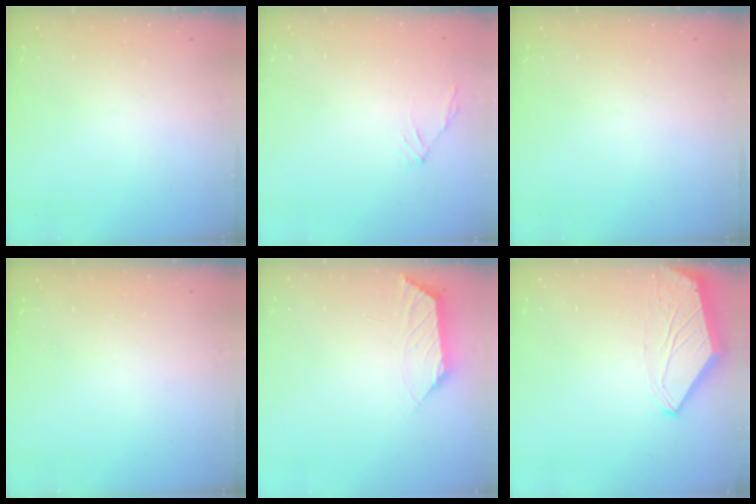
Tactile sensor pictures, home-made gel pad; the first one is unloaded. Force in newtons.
{"total": 0.7, "press": 0.3, "slide": 0.6}
{"total": 0.0}
{"total": 0.0}
{"total": 1.7, "press": 1.6, "slide": 0.5}
{"total": 0.0}